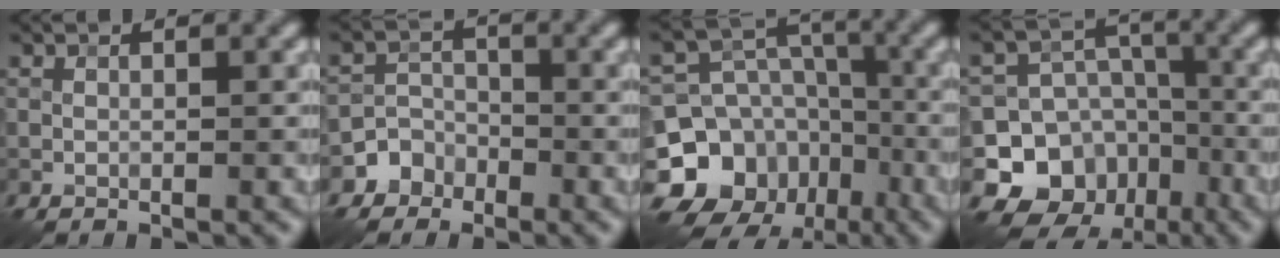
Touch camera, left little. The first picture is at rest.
{"total": 3.2, "force": [-2.0, 2.6, 0.0], "torque": [0.033, 0.010, -0.045]}
{"total": 13.1, "force": [-7.7, 10.0, 3.6], "torque": [-0.088, -0.005, -0.129]}
{"total": 13.5, "force": [-6.4, 11.3, 3.7], "torque": [-0.067, -0.012, -0.118]}